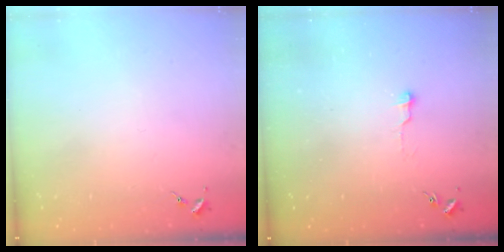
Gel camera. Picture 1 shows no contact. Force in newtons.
{"total": 3.8, "press": 3.8, "slide": 0.4}